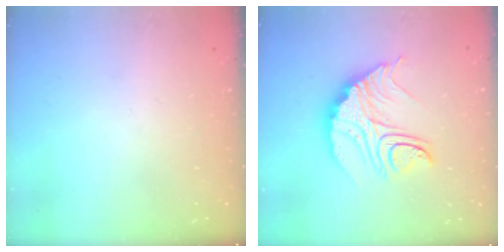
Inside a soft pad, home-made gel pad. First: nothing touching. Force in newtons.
{"total": 15.0, "press": 14.9, "slide": 1.5}